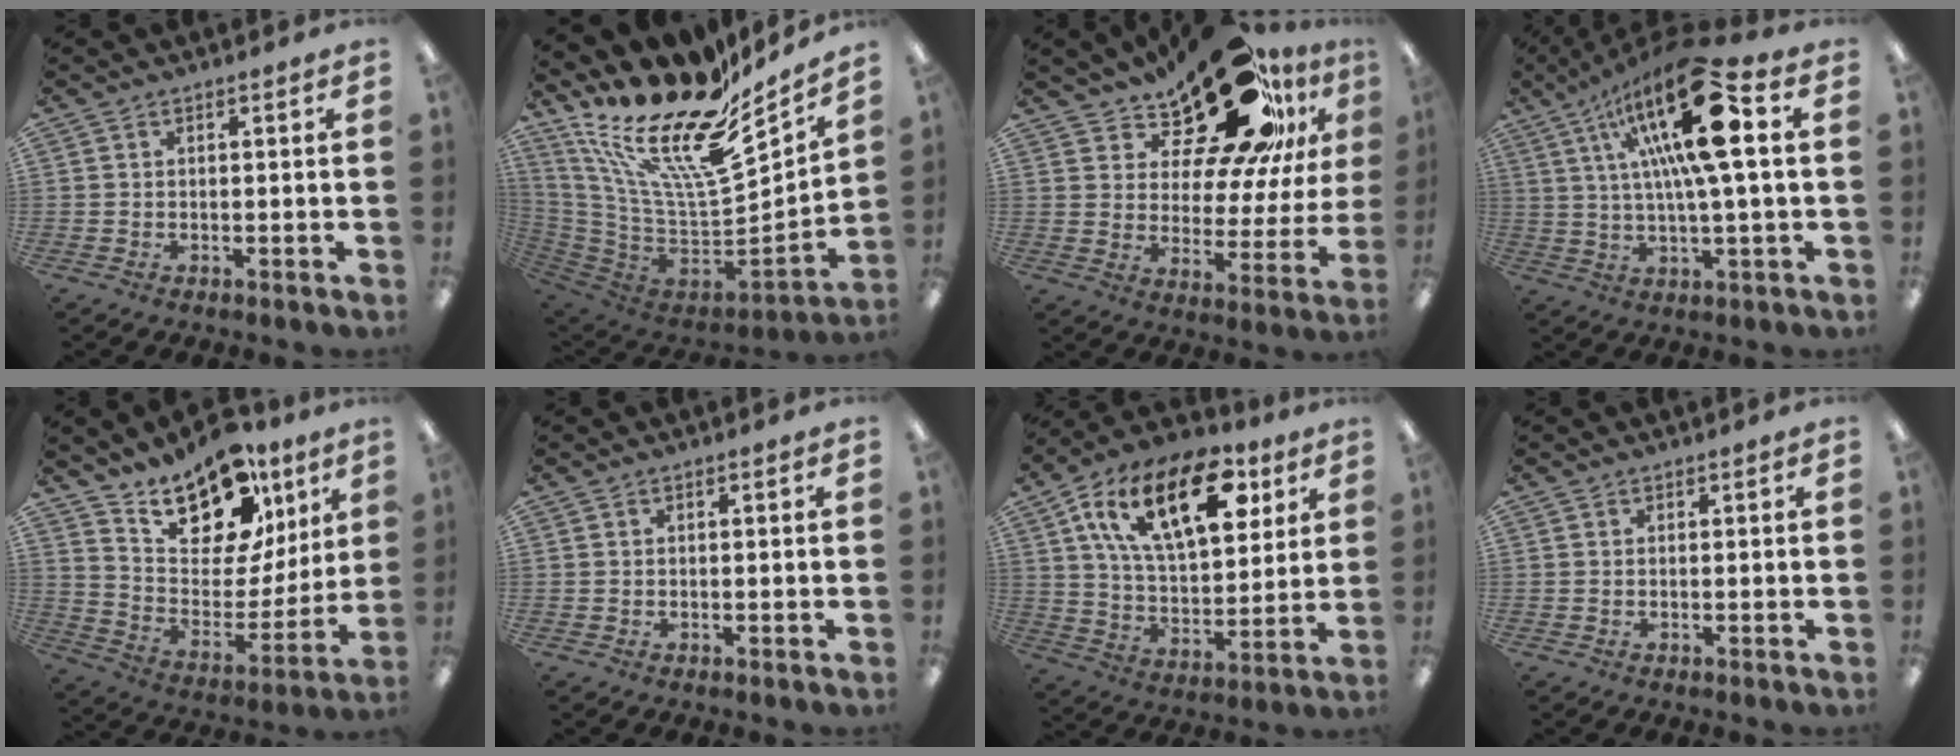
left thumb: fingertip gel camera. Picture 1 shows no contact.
{"total": 24.2, "force": [15.0, 9.2, 16.6], "torque": [-0.290, -0.130, 0.247]}
{"total": 22.6, "force": [16.1, 8.5, 13.4], "torque": [-0.204, -0.106, 0.269]}
{"total": 21.6, "force": [7.8, 5.4, 19.4], "torque": [-0.349, -0.030, 0.108]}
{"total": 19.0, "force": [14.4, 9.2, 8.3], "torque": [-0.135, -0.104, 0.258]}
{"total": 0.0}
{"total": 22.1, "force": [10.6, 11.1, 15.9], "torque": [-0.274, -0.026, 0.179]}
{"total": 0.0}